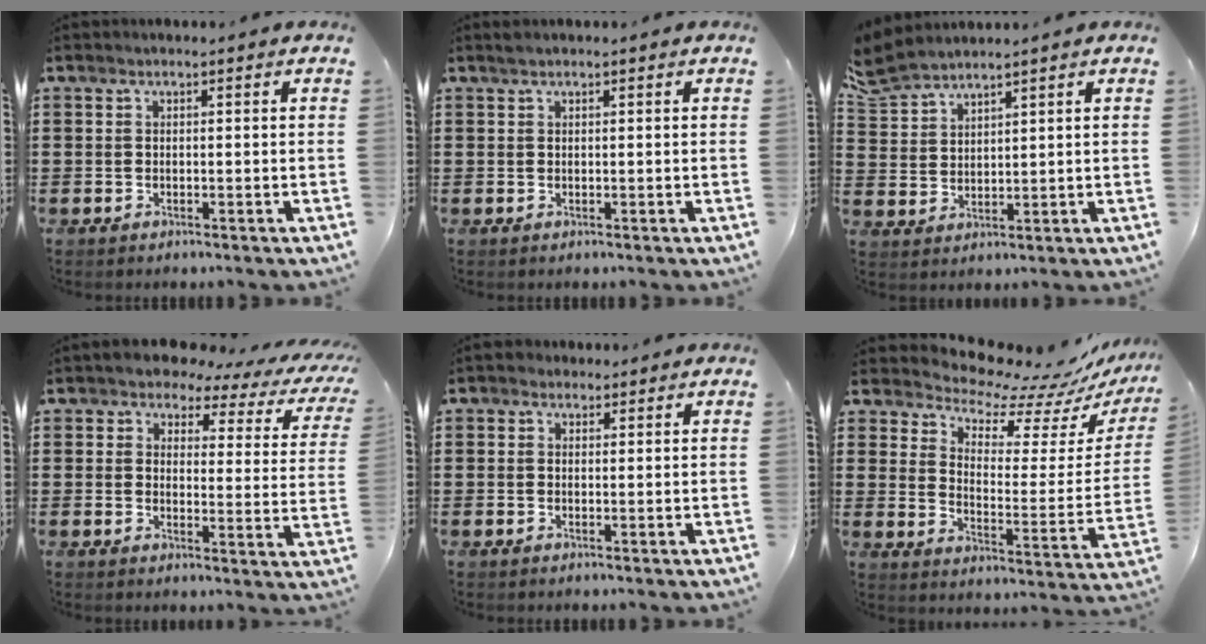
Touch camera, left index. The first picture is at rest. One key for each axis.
{"total": 0.5, "fx": 0.4, "fy": 0.1, "fz": 0.3, "tx": -0.006, "ty": 0.001, "tz": 0.008}
{"total": 4.9, "fx": 4.6, "fy": 1.1, "fz": 1.4, "tx": -0.046, "ty": -0.010, "tz": 0.086}
{"total": 3.9, "fx": 3.1, "fy": 1.8, "fz": 1.6, "tx": -0.044, "ty": -0.014, "tz": 0.046}
{"total": 1.5, "fx": 1.0, "fy": 1.0, "fz": 0.1, "tx": -0.007, "ty": 0.007, "tz": 0.020}
{"total": 8.7, "fx": 8.4, "fy": 1.1, "fz": 2.1, "tx": -0.062, "ty": -0.078, "tz": 0.142}